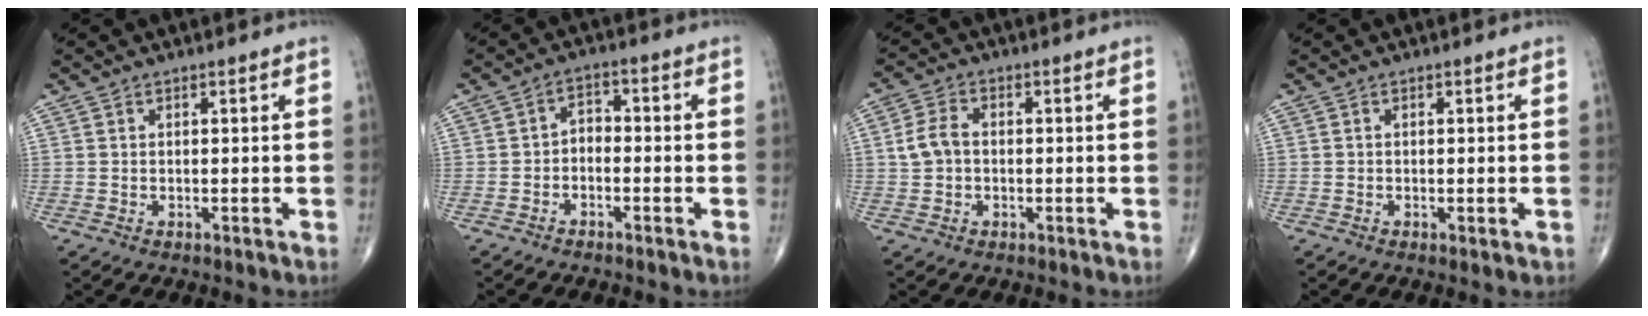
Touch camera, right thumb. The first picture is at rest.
{"total": 3.1, "force": [-1.3, 2.1, 1.9], "torque": [-0.018, 0.026, -0.034]}
{"total": 4.8, "force": [0.1, 3.5, 3.3], "torque": [-0.069, 0.014, -0.003]}
{"total": 1.0, "force": [-0.3, 0.4, 0.9], "torque": [-0.014, -0.004, -0.003]}